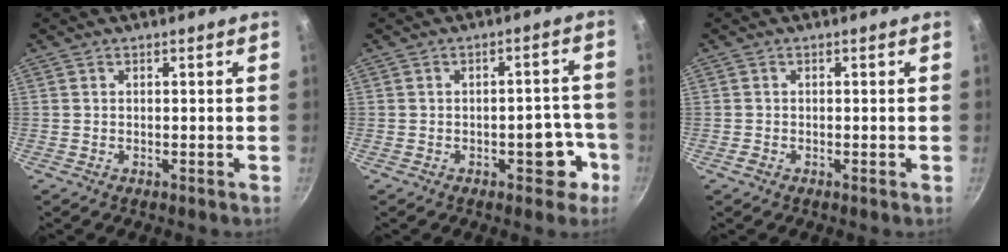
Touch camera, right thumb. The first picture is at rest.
{"total": 6.7, "force": [-3.0, 3.8, 4.7], "torque": [-0.010, 0.034, -0.034]}
{"total": 0.8, "force": [-0.5, 0.4, 0.5], "torque": [-0.011, 0.002, -0.012]}